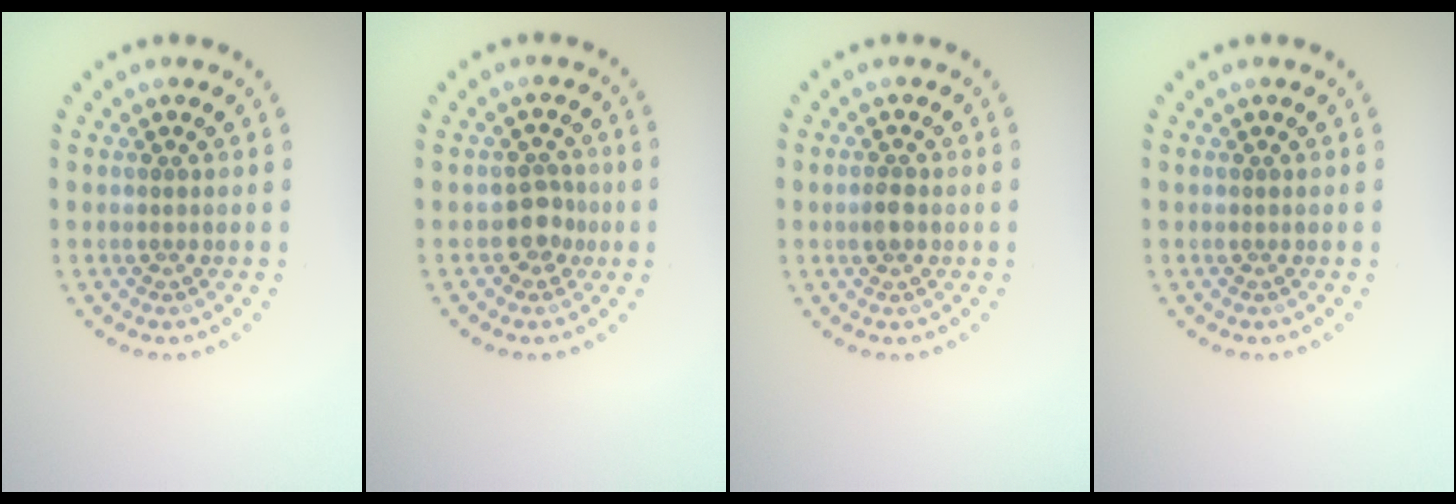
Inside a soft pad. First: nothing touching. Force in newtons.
{"total": 2.1, "press": 1.8, "slide": 1.2}
{"total": 1.3, "press": 1.3, "slide": 0.1}
{"total": 0.0}